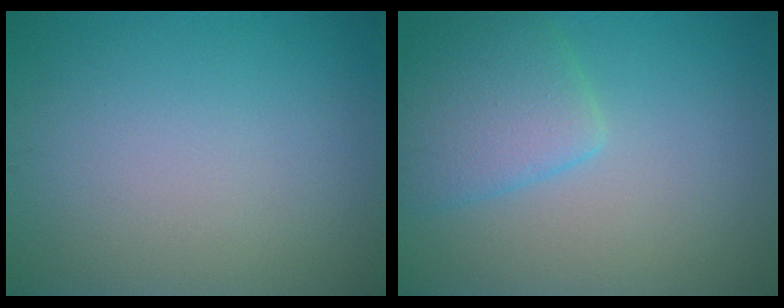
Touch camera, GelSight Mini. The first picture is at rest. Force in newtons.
{"total": 4.2, "press": 4.2, "slide": 0.3}